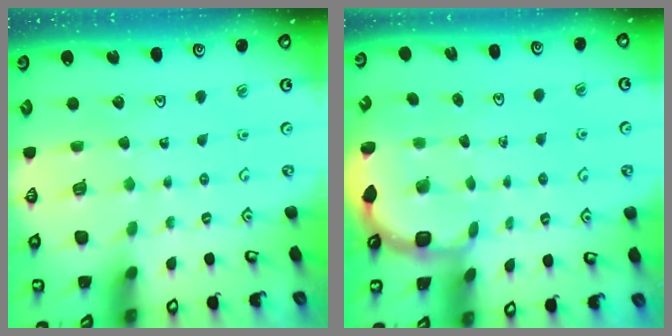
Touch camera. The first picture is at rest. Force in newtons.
{"total": 2.5, "press": 1.9, "slide": 1.6}